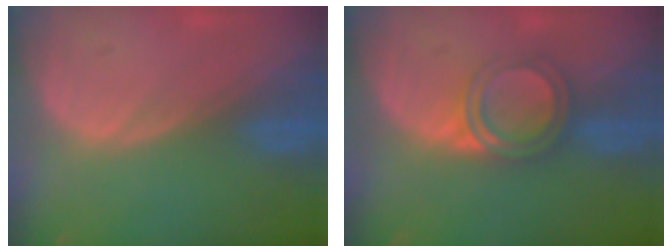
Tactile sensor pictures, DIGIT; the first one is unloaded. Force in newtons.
{"total": 4.8, "press": 4.5, "slide": 1.7}